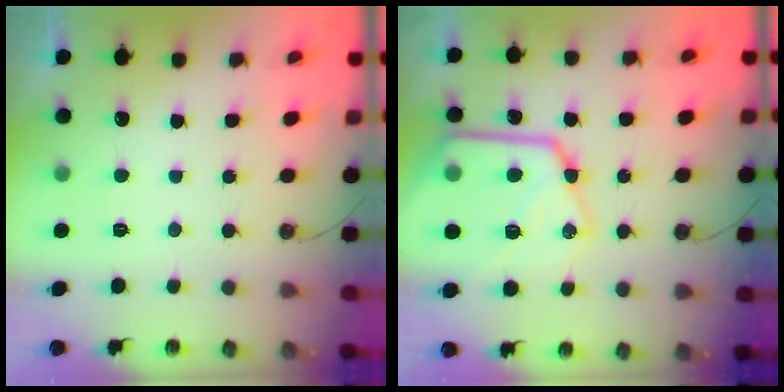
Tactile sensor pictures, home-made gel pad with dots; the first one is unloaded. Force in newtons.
{"total": 21.9, "press": 21.8, "slide": 2.4}